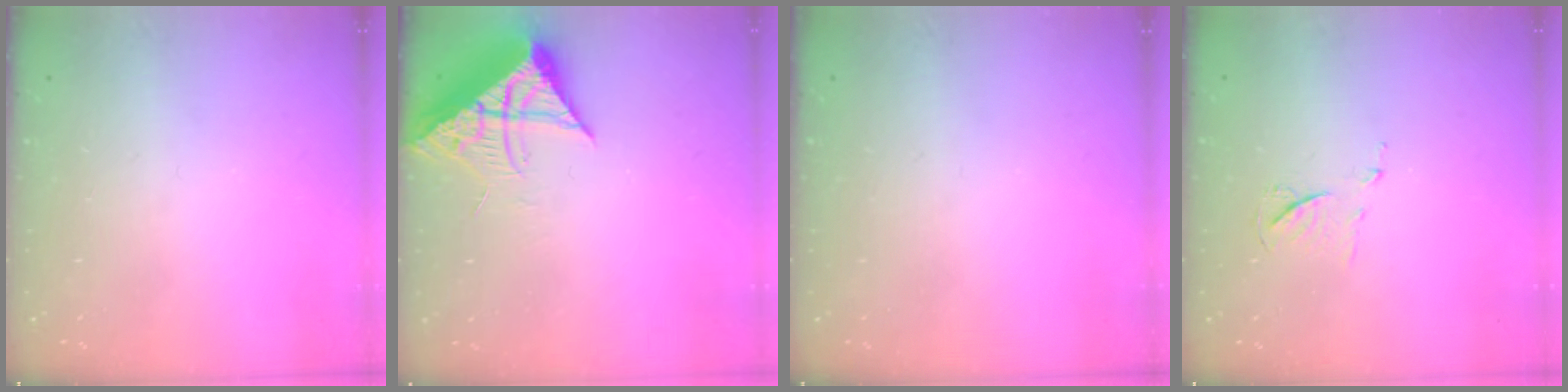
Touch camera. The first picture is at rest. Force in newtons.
{"total": 9.7, "press": 9.7, "slide": 1.0}
{"total": 0.0}
{"total": 6.1, "press": 6.0, "slide": 0.7}